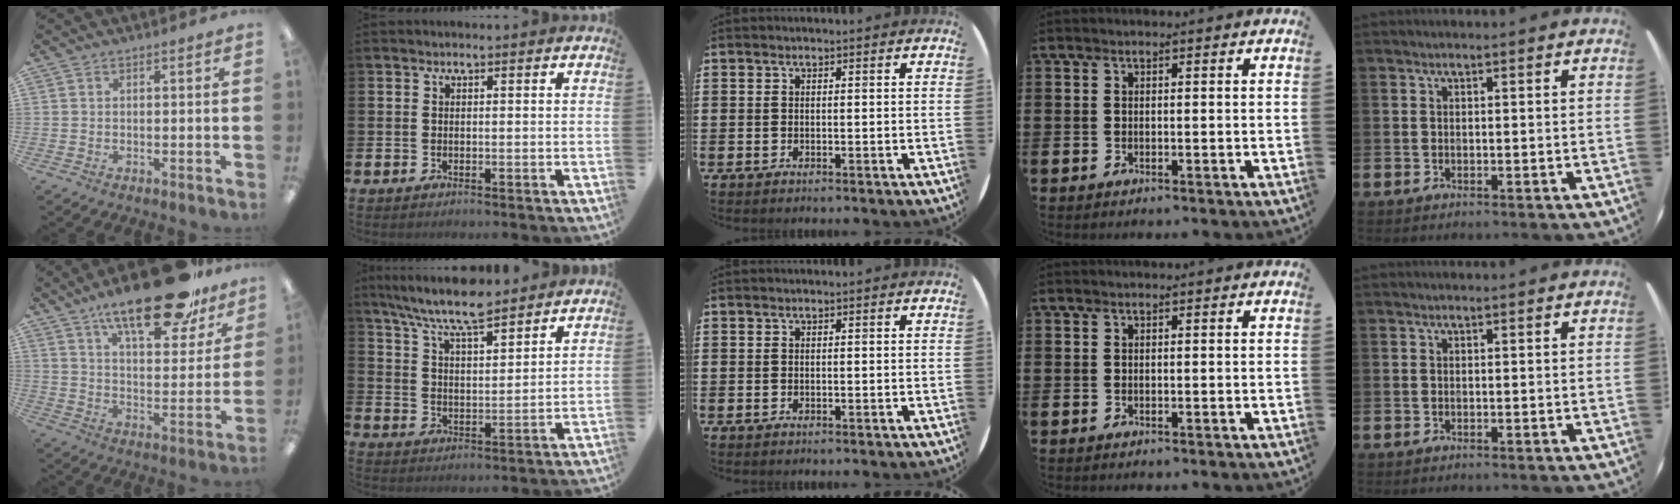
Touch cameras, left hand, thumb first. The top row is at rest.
{"thumb": {"total": 21.1, "force": [15.2, 7.3, 12.6], "torque": [-0.185, -0.088, 0.250]}, "index": {"total": 8.3, "force": [7.5, 1.0, 3.3], "torque": [-0.092, -0.035, 0.136]}}